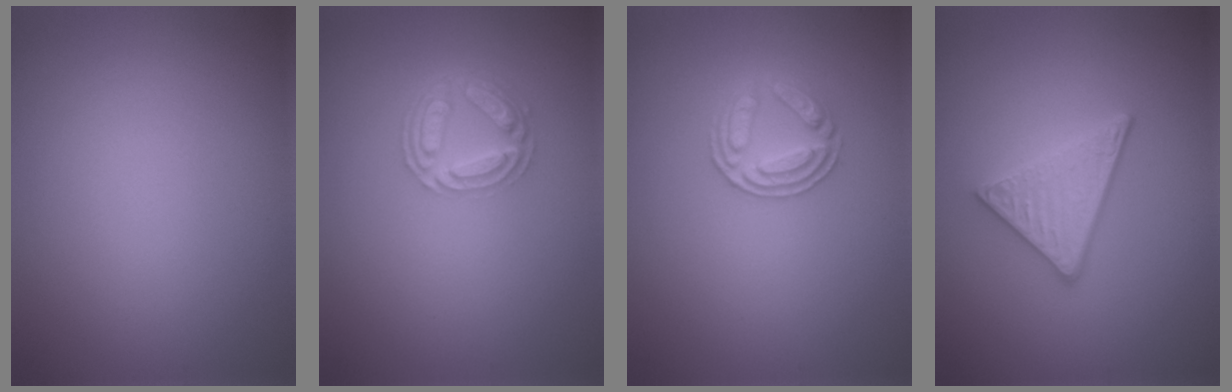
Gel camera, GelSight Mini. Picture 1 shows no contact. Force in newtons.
{"total": 4.3, "press": 3.3, "slide": 2.8}
{"total": 2.8, "press": 2.7, "slide": 0.6}
{"total": 3.5, "press": 3.0, "slide": 1.9}